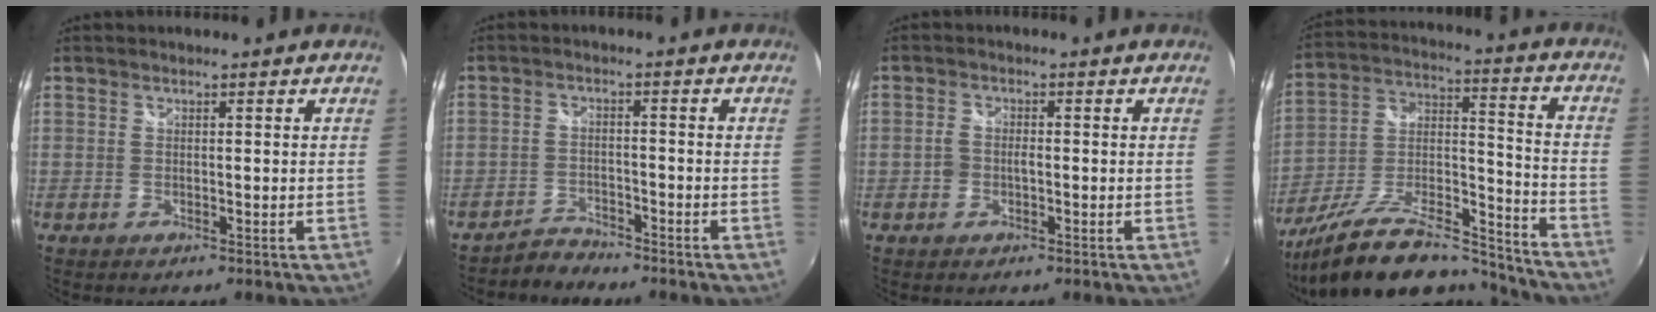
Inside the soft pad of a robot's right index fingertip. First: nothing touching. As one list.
[{"total": 3.6, "force": [-3.6, 0.8, 0.1], "torque": [-0.013, 0.005, -0.067]}, {"total": 2.2, "force": [-0.8, 1.5, 1.4], "torque": [-0.030, 0.002, -0.017]}, {"total": 23.5, "force": [-18.4, 7.9, 12.2], "torque": [-0.227, -0.001, -0.295]}]